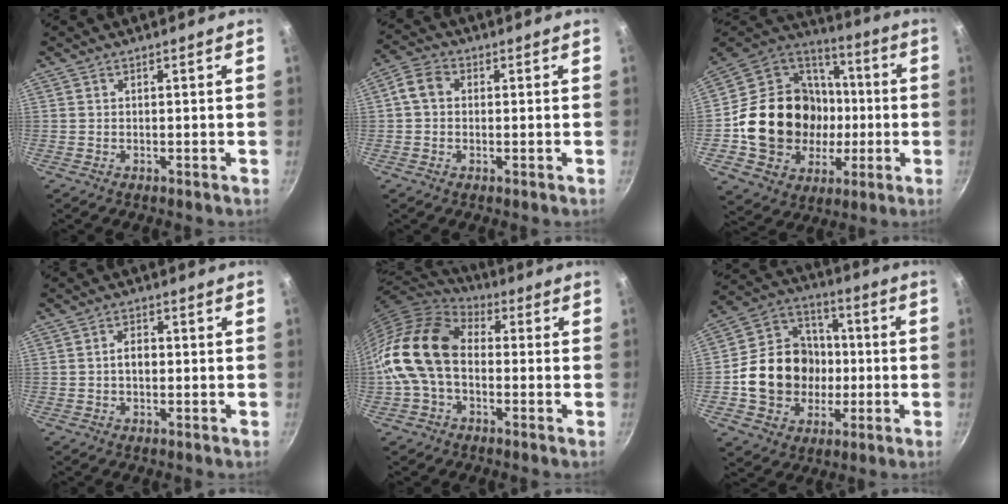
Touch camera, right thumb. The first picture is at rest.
{"total": 4.7, "force": [0.4, 3.7, 2.9], "torque": [-0.057, 0.011, -0.006]}
{"total": 25.3, "force": [-1.5, 21.4, 13.5], "torque": [-0.219, 0.033, -0.007]}
{"total": 3.2, "force": [-0.1, 2.1, 2.4], "torque": [-0.028, 0.012, -0.003]}
{"total": 16.6, "force": [-1.1, 11.5, 11.9], "torque": [-0.214, 0.039, -0.037]}
{"total": 17.6, "force": [-2.0, 15.2, 8.6], "torque": [-0.118, 0.036, -0.033]}